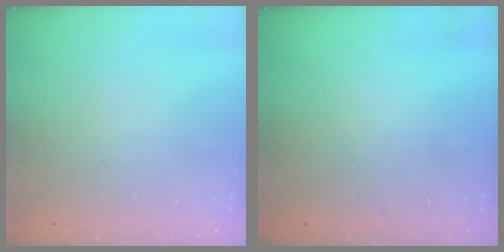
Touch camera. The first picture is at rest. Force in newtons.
{"total": 0.0}